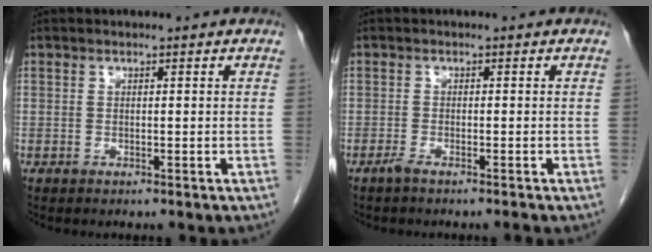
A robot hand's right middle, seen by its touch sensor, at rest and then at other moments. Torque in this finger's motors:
{"motor_torque": [-0.35, 0.01, 0.02, -0.01]}